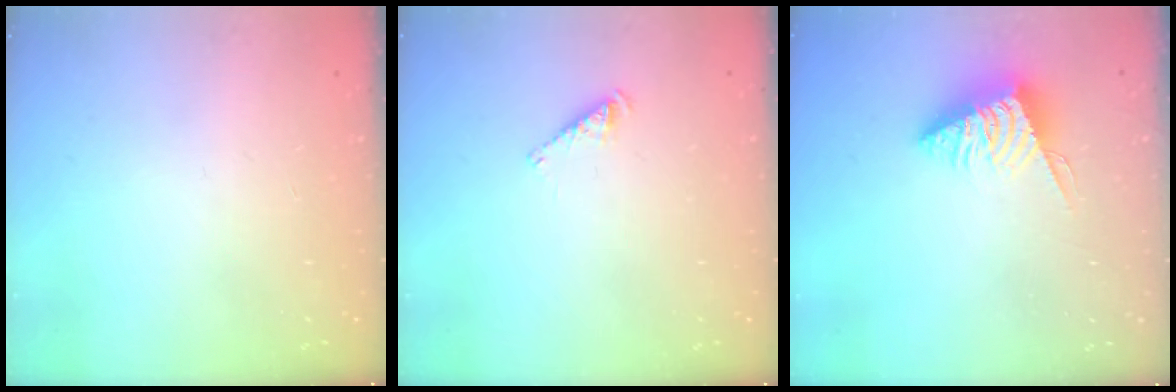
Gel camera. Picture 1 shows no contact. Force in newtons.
{"total": 2.5, "press": 2.5, "slide": 0.5}
{"total": 6.3, "press": 6.2, "slide": 0.5}